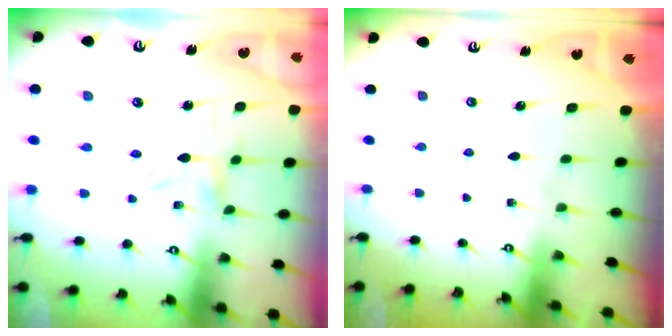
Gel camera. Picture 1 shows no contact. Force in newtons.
{"total": 0.0}